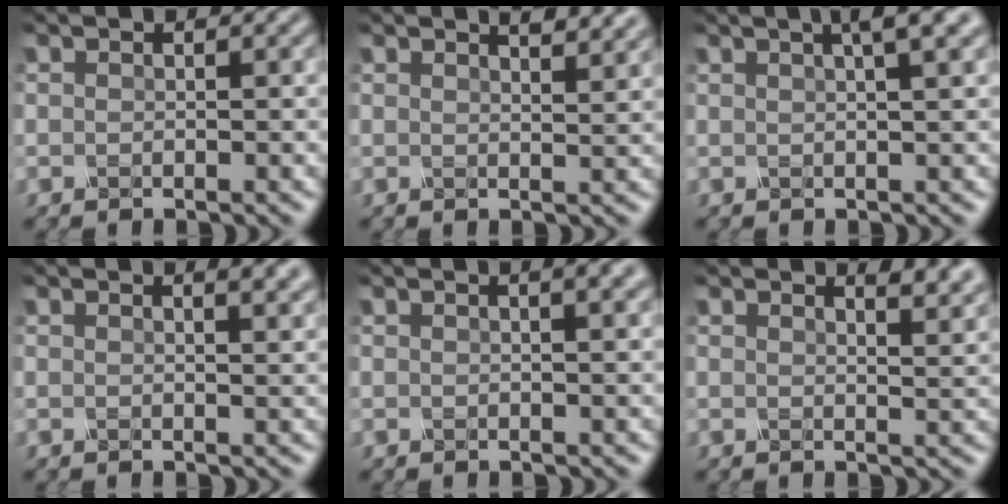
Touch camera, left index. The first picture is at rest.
{"total": 3.5, "force": [2.8, 1.1, 1.9], "torque": [-0.011, 0.015, 0.017]}
{"total": 4.4, "force": [2.4, 1.1, 3.5], "torque": [-0.029, 0.017, 0.014]}
{"total": 3.8, "force": [2.4, 1.5, 2.5], "torque": [-0.011, 0.019, 0.011]}
{"total": 3.8, "force": [2.1, 1.5, 2.9], "torque": [-0.020, 0.016, 0.006]}
{"total": 4.3, "force": [3.2, 1.5, 2.5], "torque": [-0.016, 0.018, 0.023]}